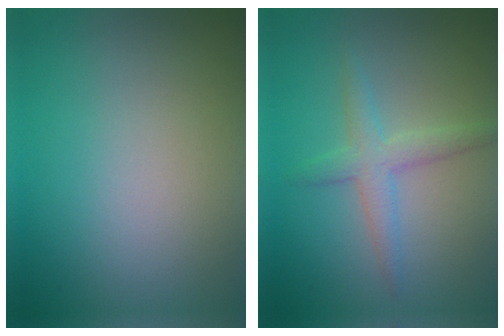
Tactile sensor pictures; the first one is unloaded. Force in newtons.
{"total": 2.6, "press": 2.6, "slide": 0.0}